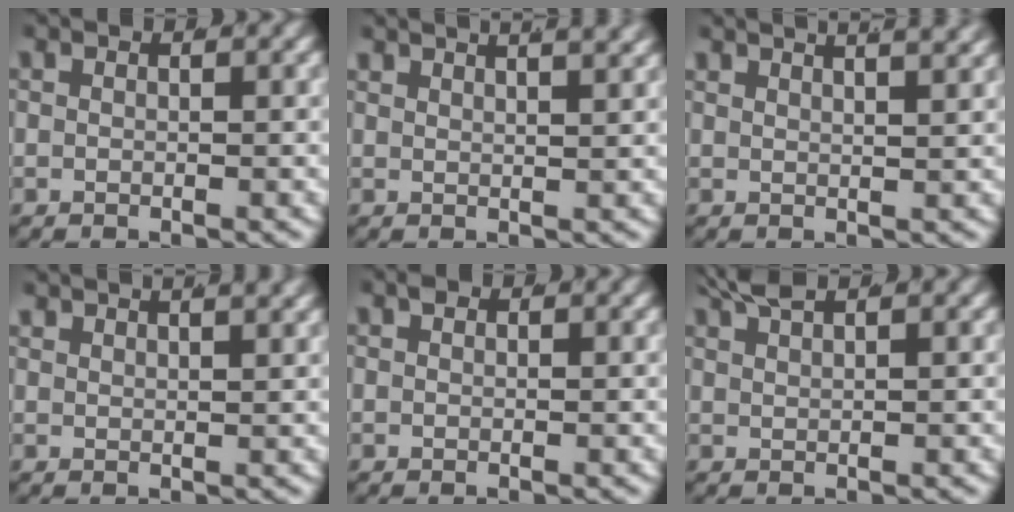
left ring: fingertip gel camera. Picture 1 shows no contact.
{"total": 3.9, "force": [3.4, 0.7, 1.7], "torque": [-0.014, 0.014, 0.050]}
{"total": 4.4, "force": [3.8, 0.8, 2.1], "torque": [-0.020, 0.015, 0.055]}
{"total": 2.8, "force": [2.6, 0.2, 1.0], "torque": [-0.005, 0.011, 0.040]}
{"total": 0.6, "force": [0.5, 0.3, 0.3], "torque": [-0.006, 0.003, 0.007]}
{"total": 2.5, "force": [2.3, 0.0, 0.9], "torque": [-0.018, 0.008, 0.043]}